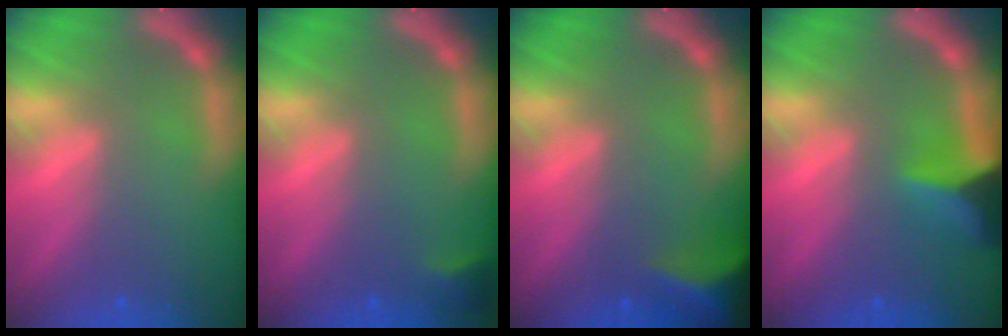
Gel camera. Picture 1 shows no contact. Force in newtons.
{"total": 1.4}
{"total": 7.0}
{"total": 5.4}